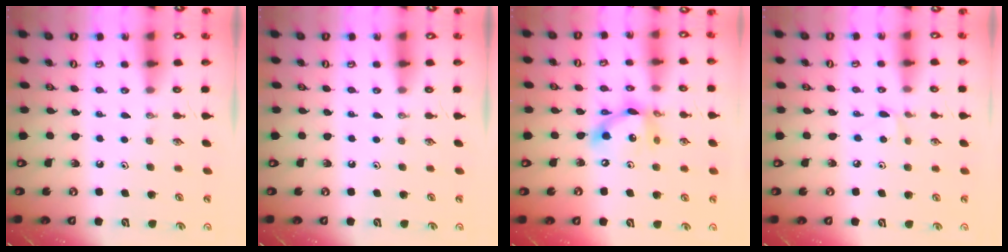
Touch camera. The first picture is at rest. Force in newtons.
{"total": 0.0}
{"total": 11.6, "press": 11.6, "slide": 0.4}
{"total": 3.8, "press": 3.7, "slide": 0.6}